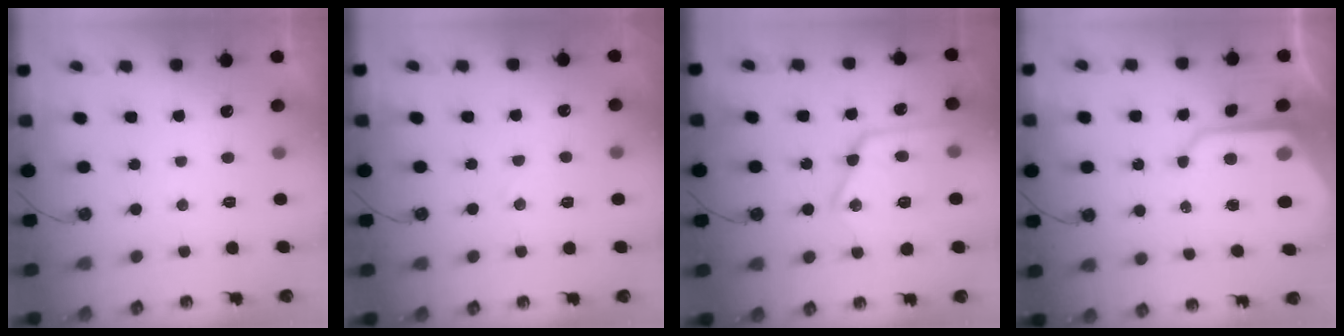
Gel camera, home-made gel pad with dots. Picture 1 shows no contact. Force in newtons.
{"total": 5.9, "press": 5.9, "slide": 0.8}
{"total": 20.3, "press": 20.2, "slide": 2.0}
{"total": 13.9, "press": 13.9, "slide": 1.2}